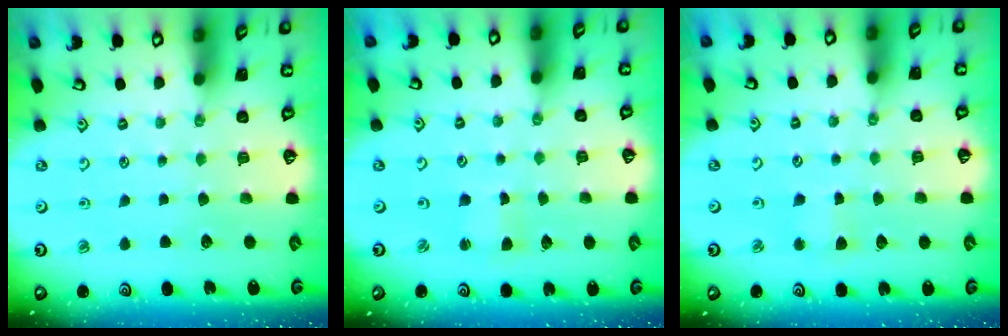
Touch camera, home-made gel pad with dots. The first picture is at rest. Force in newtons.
{"total": 1.4, "press": 1.3, "slide": 0.3}
{"total": 3.7, "press": 3.6, "slide": 0.4}